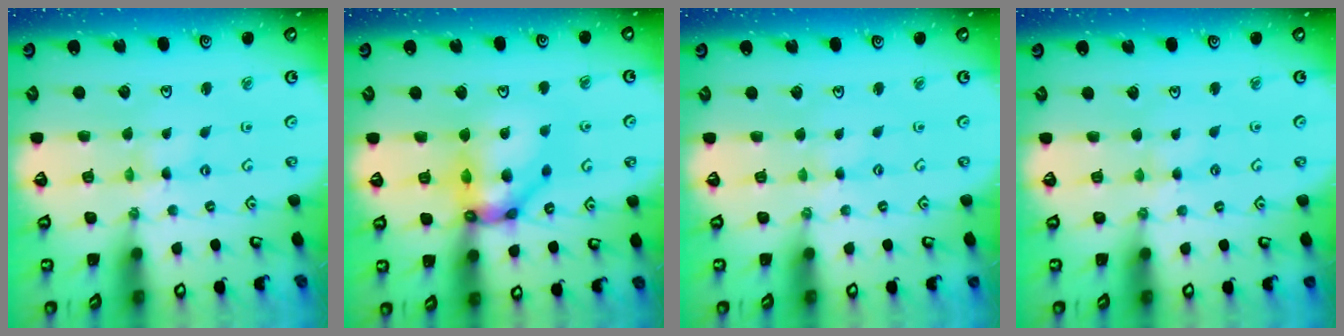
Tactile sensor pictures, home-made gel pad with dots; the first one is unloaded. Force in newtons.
{"total": 14.6, "press": 14.4, "slide": 2.0}
{"total": 0.0}
{"total": 2.0, "press": 1.9, "slide": 0.3}